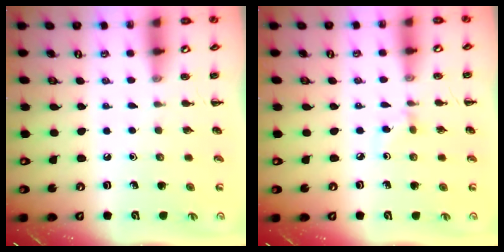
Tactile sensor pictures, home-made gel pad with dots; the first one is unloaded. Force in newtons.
{"total": 2.7, "press": 2.5, "slide": 1.0}